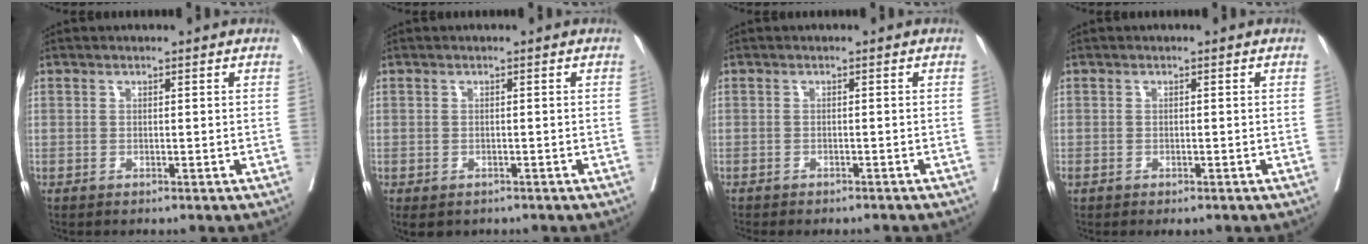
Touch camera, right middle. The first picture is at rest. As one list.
[{"total": 2.5, "force": [-1.7, 1.6, 0.9], "torque": [-0.013, -0.004, -0.020]}, {"total": 4.0, "force": [-3.7, 0.9, 1.4], "torque": [-0.017, -0.004, -0.047]}, {"total": 1.6, "force": [-1.1, 0.8, 0.8], "torque": [-0.011, -0.004, -0.014]}]